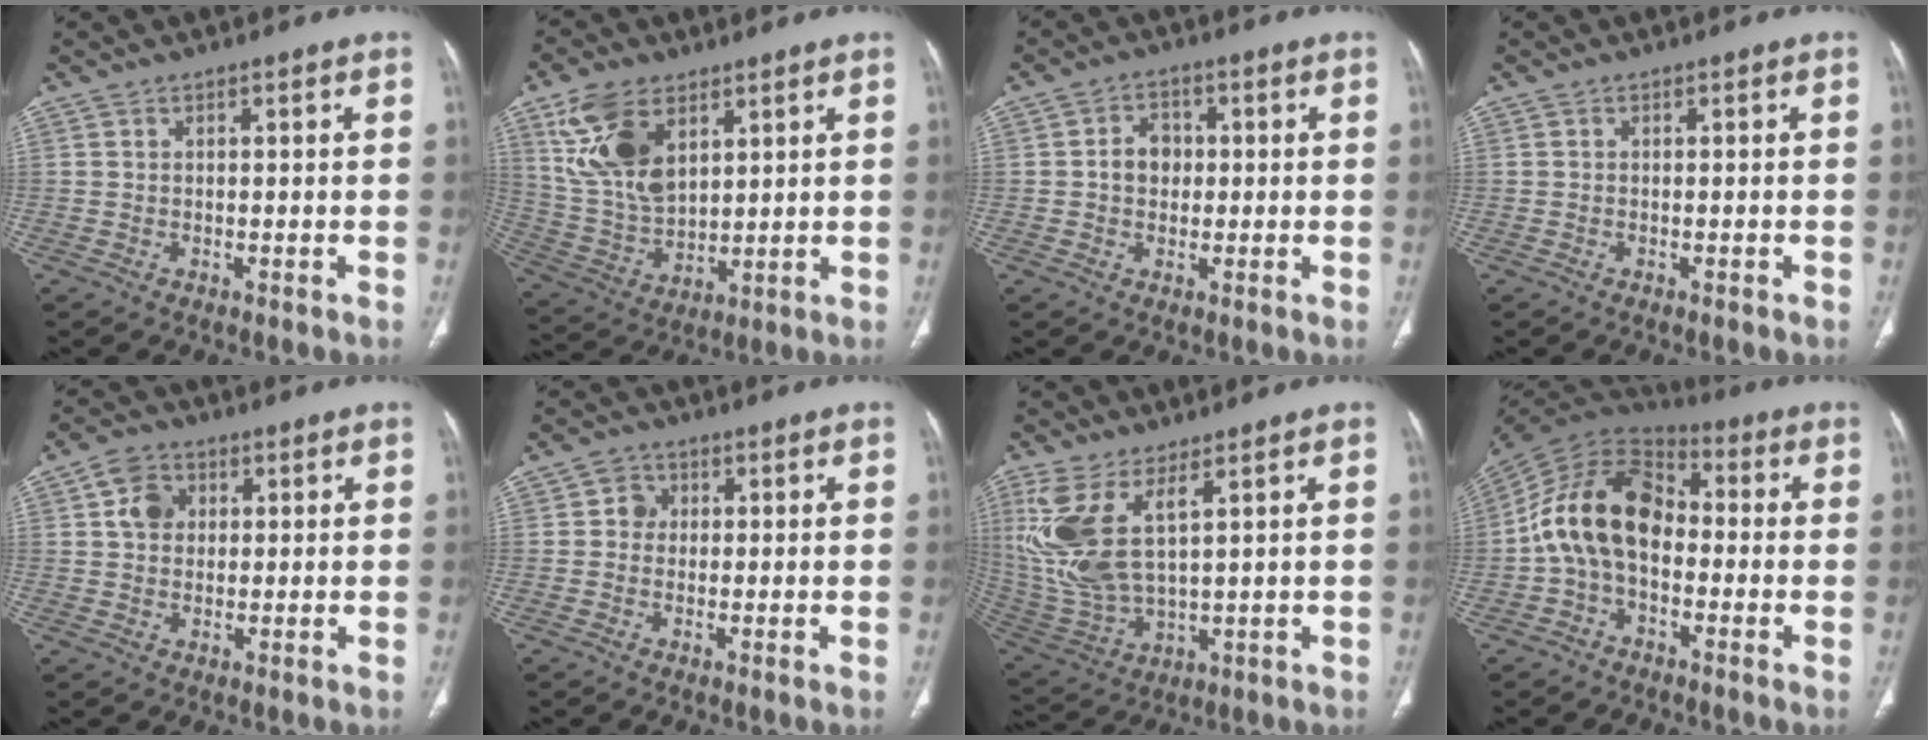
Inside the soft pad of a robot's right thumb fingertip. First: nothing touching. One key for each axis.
{"total": 14.9, "fx": 6.9, "fy": 8.4, "fz": 10.2, "tx": -0.190, "ty": -0.024, "tz": 0.149}
{"total": 4.7, "fx": 0.1, "fy": 3.8, "fz": 2.8, "tx": -0.028, "ty": 0.011, "tz": -0.003}
{"total": 0.6, "fx": -0.4, "fy": 0.1, "fz": 0.4, "tx": -0.011, "ty": -0.002, "tz": -0.004}
{"total": 5.8, "fx": 1.5, "fy": 4.6, "fz": 3.2, "tx": -0.041, "ty": 0.004, "tz": 0.022}
{"total": 3.1, "fx": 0.4, "fy": 2.8, "fz": 1.2, "tx": 0.001, "ty": 0.006, "tz": 0.002}
{"total": 14.1, "fx": 5.4, "fy": 5.7, "fz": 11.7, "tx": -0.272, "ty": -0.022, "tz": 0.126}
{"total": 15.3, "fx": -1.5, "fy": 10.1, "fz": 11.4, "tx": -0.197, "ty": 0.046, "tz": -0.039}